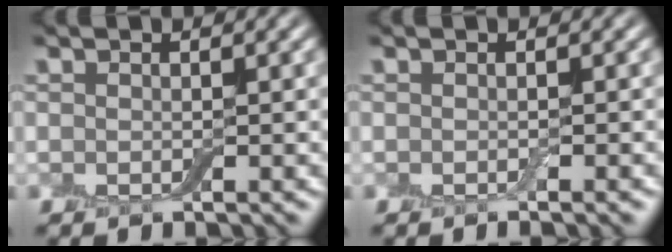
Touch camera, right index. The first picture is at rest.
{"total": 0.7, "force": [-0.3, 0.0, 0.7], "torque": [-0.010, -0.002, -0.006]}